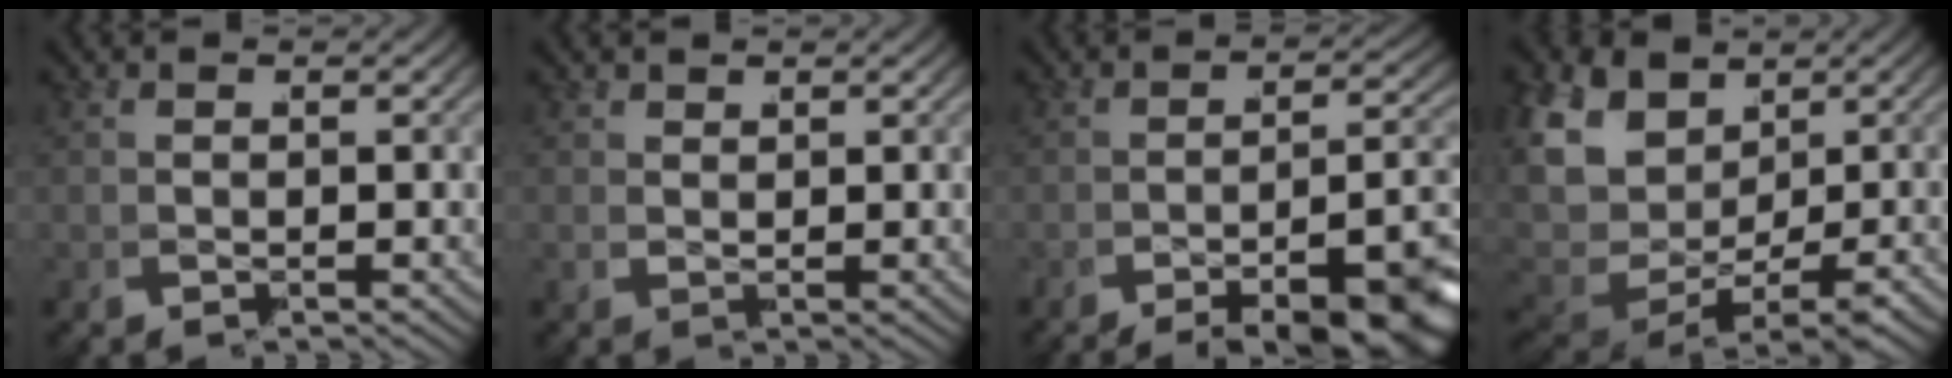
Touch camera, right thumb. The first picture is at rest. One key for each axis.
{"total": 1.3, "fx": 1.1, "fy": -0.4, "fz": -0.6, "tx": 0.022, "ty": 0.003, "tz": 0.021}
{"total": 10.1, "fx": -6.3, "fy": 3.2, "fz": 7.2, "tx": -0.098, "ty": -0.013, "tz": -0.087}
{"total": 10.8, "fx": 1.0, "fy": 8.5, "fz": 6.6, "tx": -0.188, "ty": -0.030, "tz": 0.029}